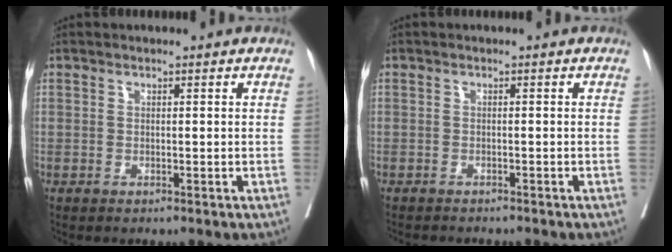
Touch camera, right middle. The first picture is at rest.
{"total": 3.9, "force": [-3.6, 0.6, 1.3], "torque": [-0.019, -0.006, -0.048]}